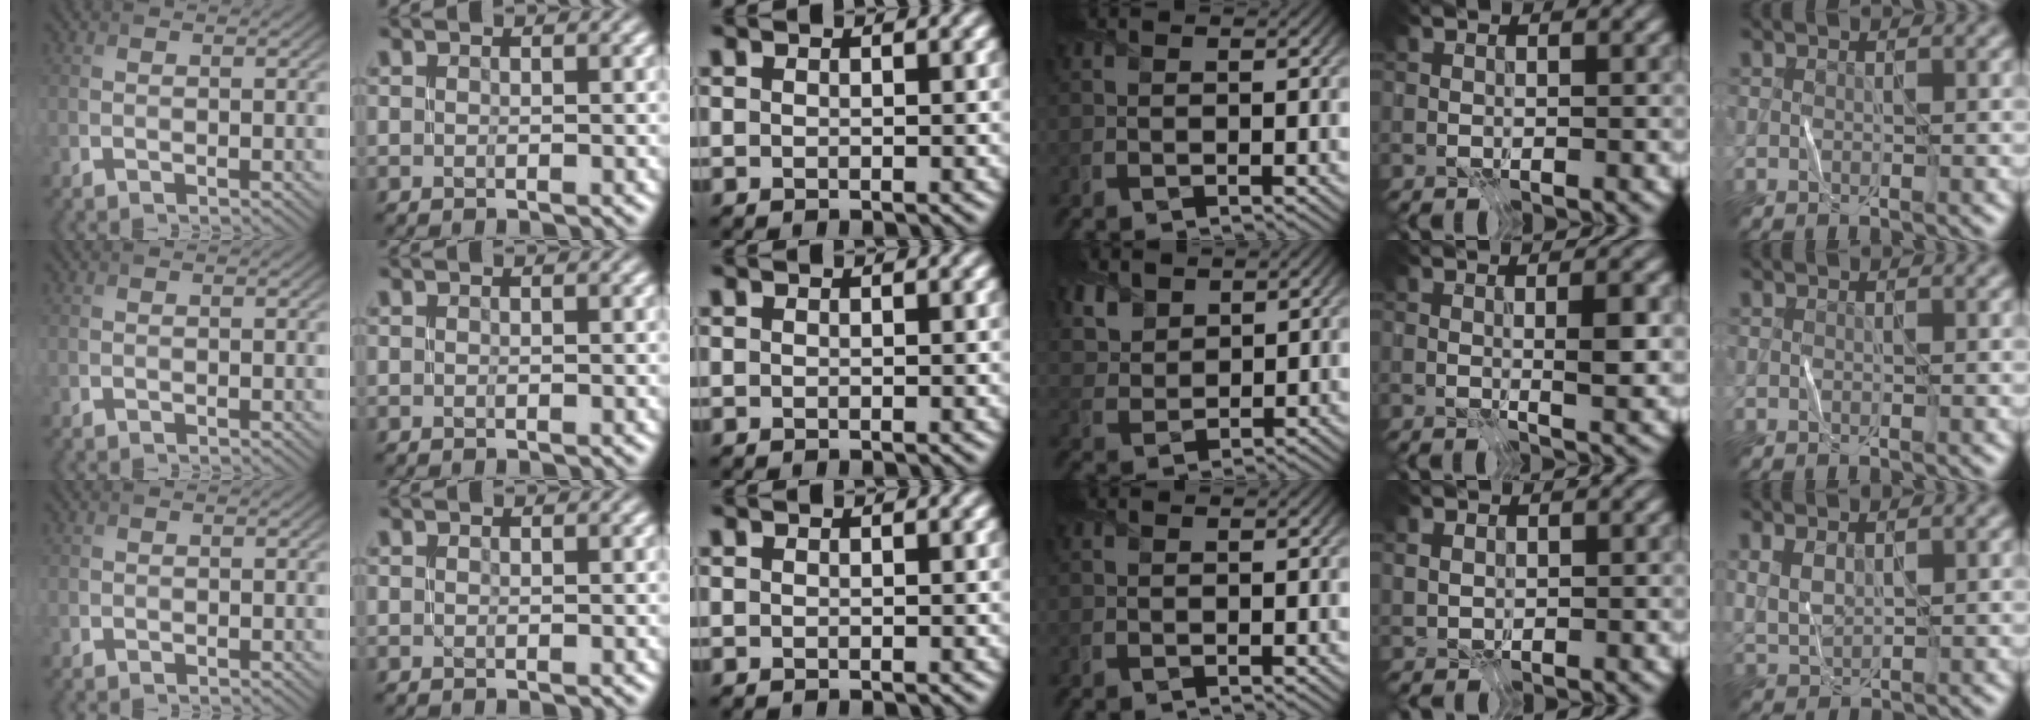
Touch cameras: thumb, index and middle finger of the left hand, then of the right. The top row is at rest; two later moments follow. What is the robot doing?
{"motion": "fold", "object": "shorts"}